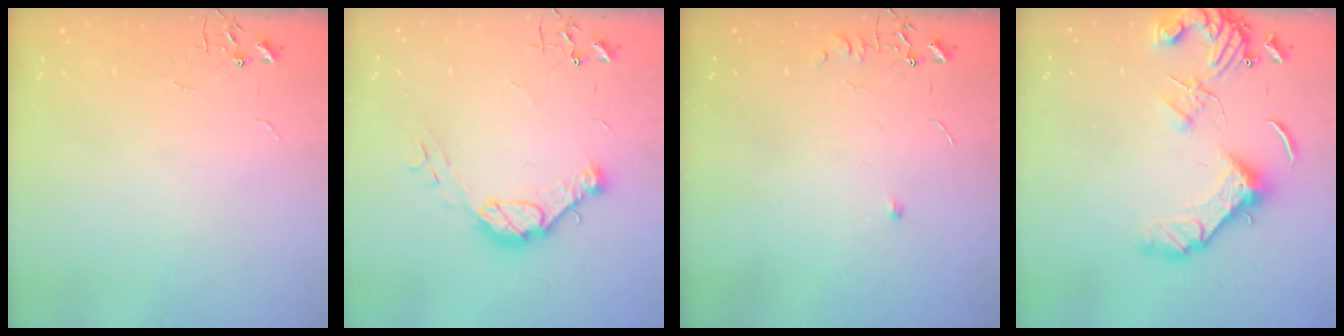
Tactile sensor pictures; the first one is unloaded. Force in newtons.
{"total": 12.5, "press": 12.4, "slide": 0.9}
{"total": 4.3, "press": 4.3, "slide": 0.6}
{"total": 15.8, "press": 15.7, "slide": 2.2}